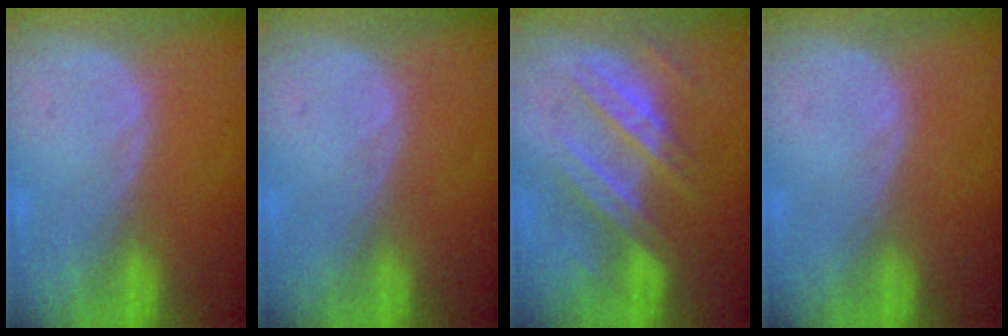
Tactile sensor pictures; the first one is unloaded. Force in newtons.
{"total": 0.0}
{"total": 7.3, "press": 7.3, "slide": 0.6}
{"total": 0.0}